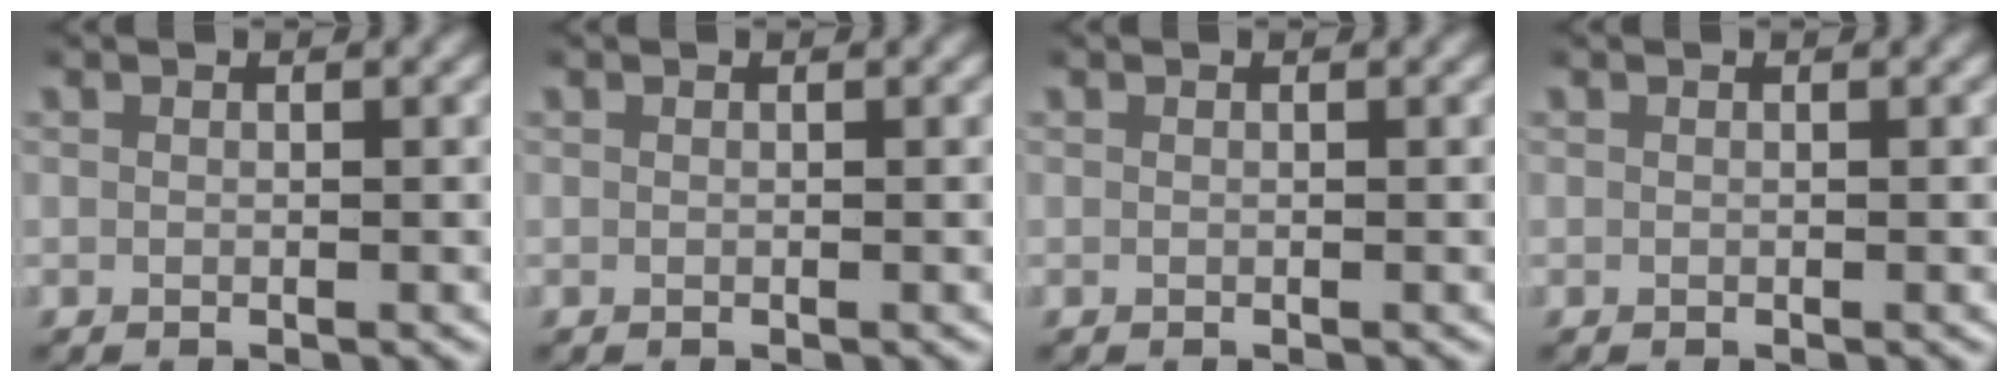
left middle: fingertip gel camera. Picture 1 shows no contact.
{"total": 0.0}
{"total": 0.0}
{"total": 0.0}